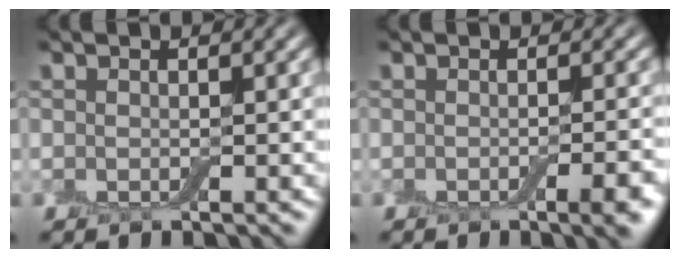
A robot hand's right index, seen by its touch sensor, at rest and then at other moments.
{"total": 3.4, "force": [-1.5, 0.8, 3.0], "torque": [-0.035, -0.001, -0.020]}